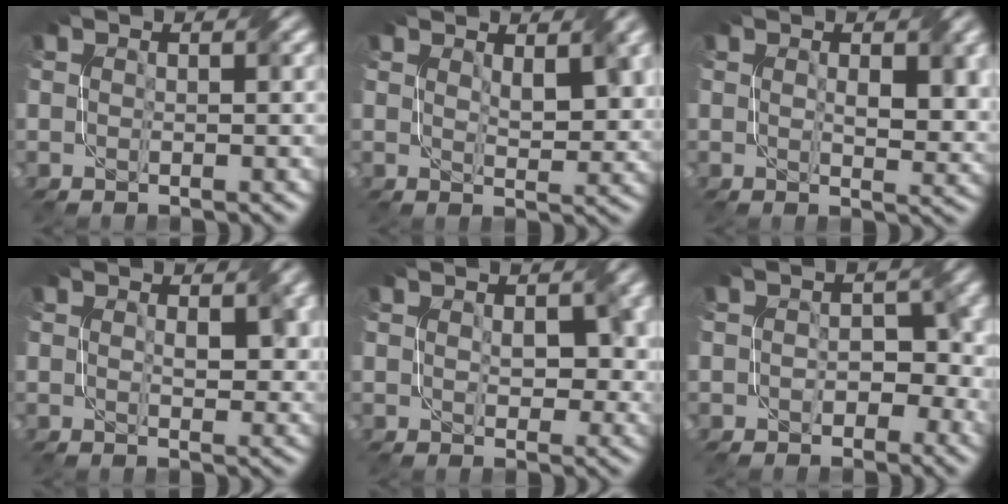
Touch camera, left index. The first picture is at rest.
{"total": 3.1, "force": [1.7, 1.1, 2.4], "torque": [-0.039, 0.002, 0.040]}
{"total": 3.6, "force": [1.0, 1.5, 3.1], "torque": [-0.050, 0.002, 0.027]}
{"total": 2.6, "force": [0.8, 1.3, 2.1], "torque": [-0.032, 0.001, 0.022]}
{"total": 3.6, "force": [0.7, 2.3, 2.7], "torque": [-0.038, -0.001, 0.023]}
{"total": 3.1, "force": [-0.6, 2.4, 1.8], "torque": [-0.004, 0.002, 0.000]}